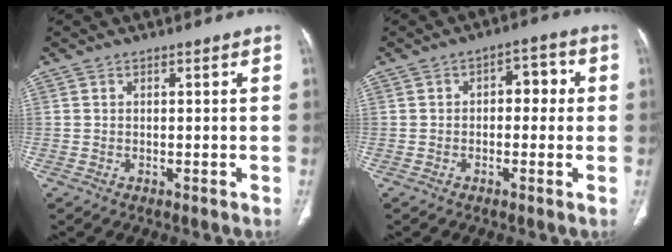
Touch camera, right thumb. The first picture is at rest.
{"total": 5.4, "force": [0.3, 3.4, 4.2], "torque": [-0.028, 0.021, -0.004]}